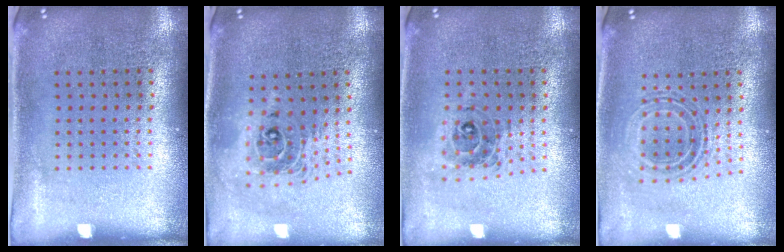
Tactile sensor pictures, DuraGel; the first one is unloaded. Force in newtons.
{"total": 2.0, "press": 1.6, "slide": 1.3}
{"total": 0.8, "press": 0.8, "slide": 0.1}
{"total": 0.9, "press": 0.8, "slide": 0.3}